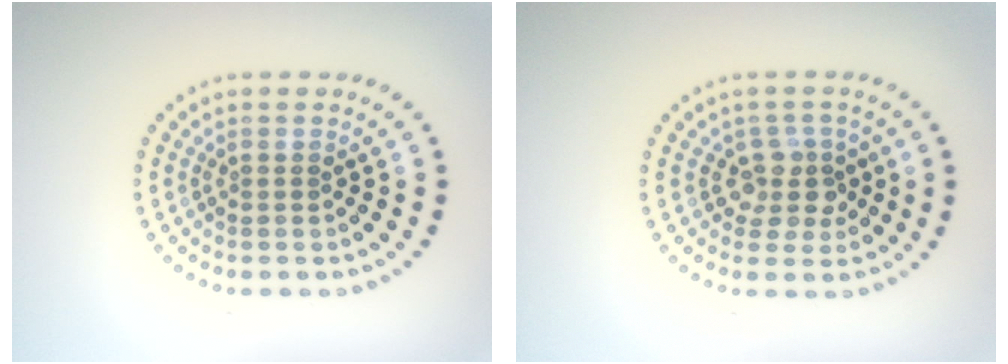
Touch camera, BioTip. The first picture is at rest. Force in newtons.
{"total": 3.0, "press": 2.5, "slide": 1.7}